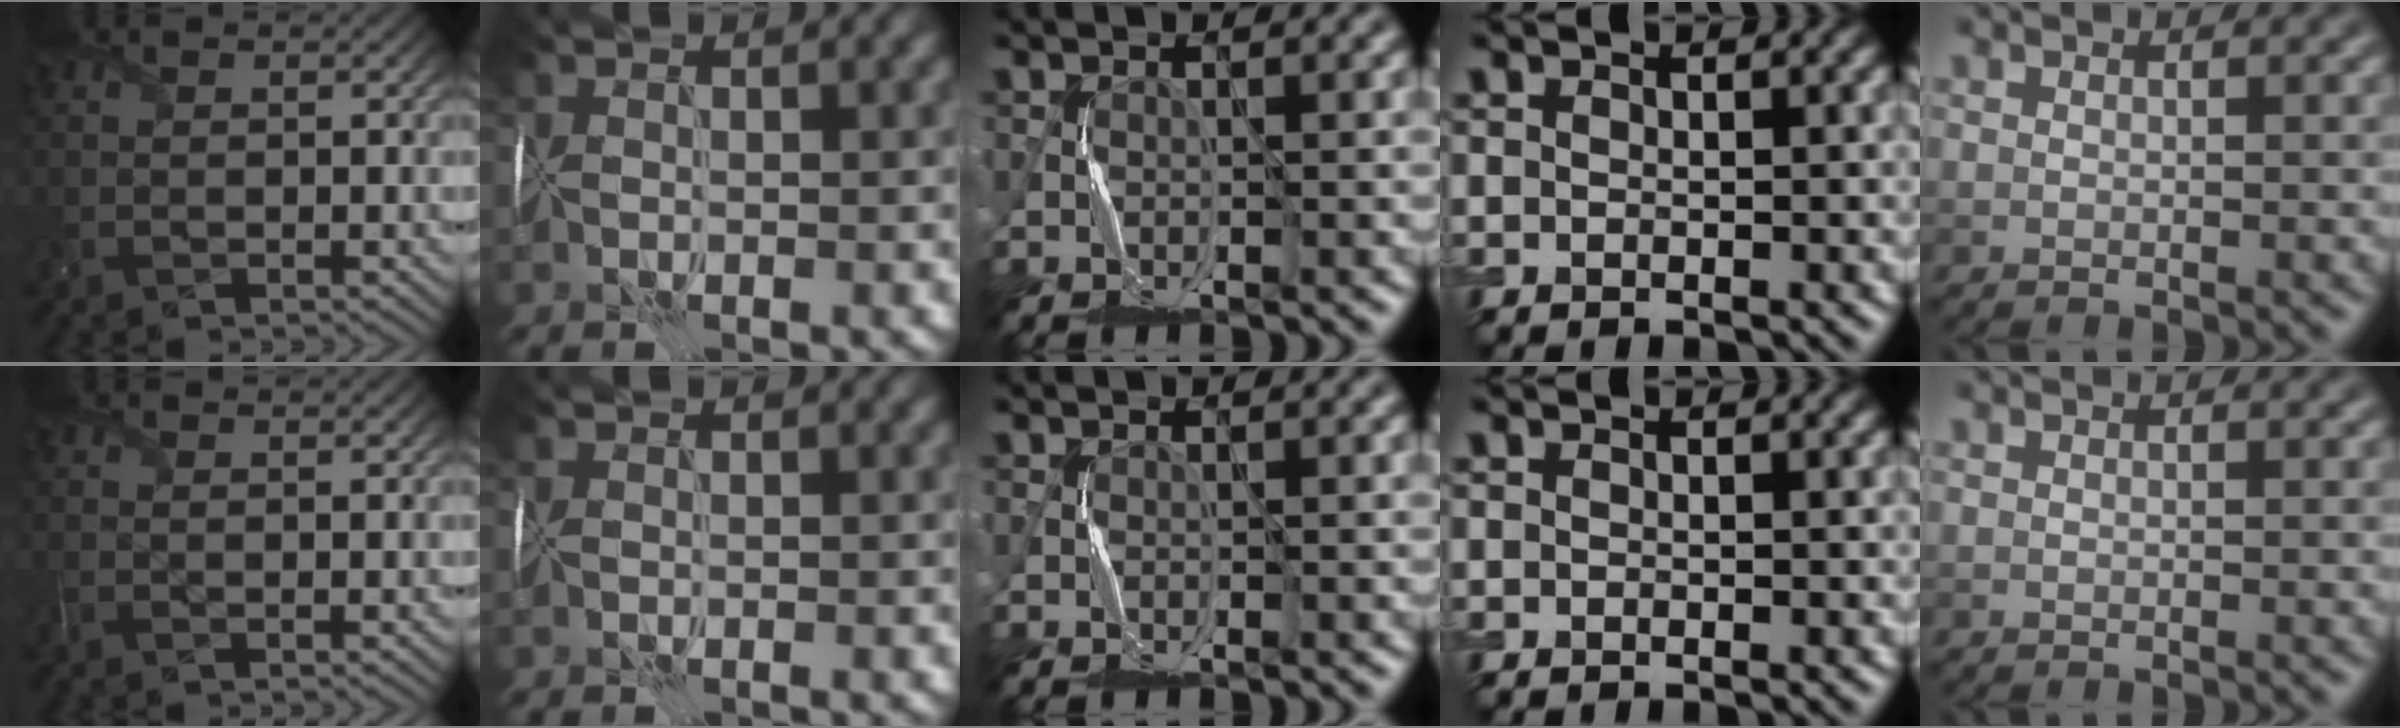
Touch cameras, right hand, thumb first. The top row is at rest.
{"thumb": {"total": 1.1, "force": [0.7, 0.4, 0.8], "torque": [-0.023, 0.000, 0.013]}}